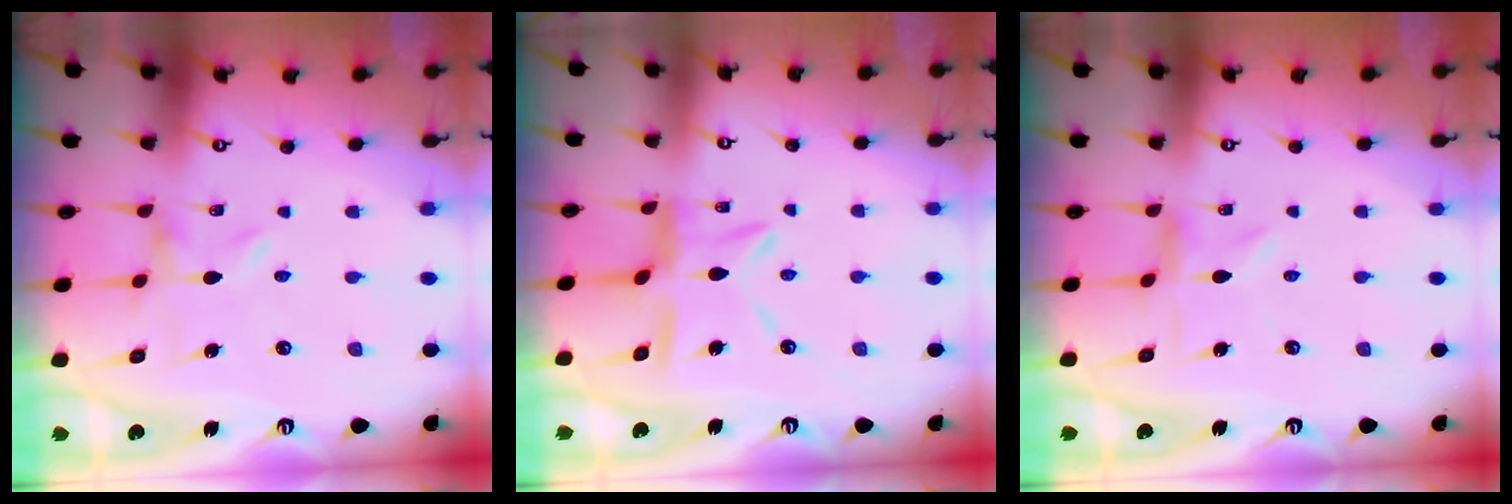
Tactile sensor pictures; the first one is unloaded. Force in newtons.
{"total": 10.1, "press": 10.1, "slide": 1.0}
{"total": 1.5, "press": 1.4, "slide": 0.4}